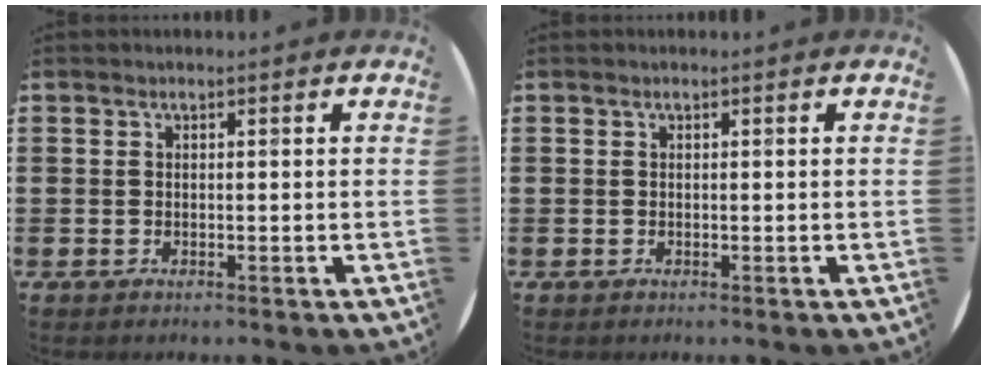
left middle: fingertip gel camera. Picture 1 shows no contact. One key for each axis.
{"total": 0.0}